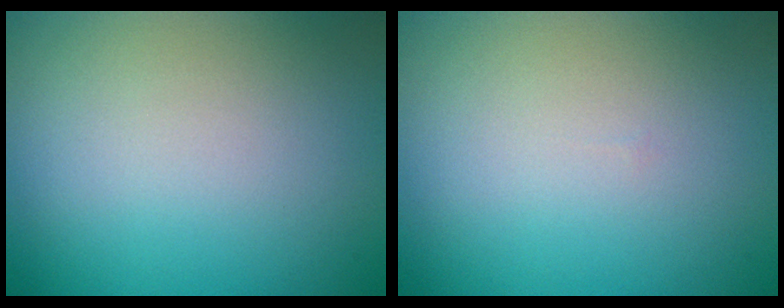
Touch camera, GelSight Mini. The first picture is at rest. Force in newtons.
{"total": 0.0}